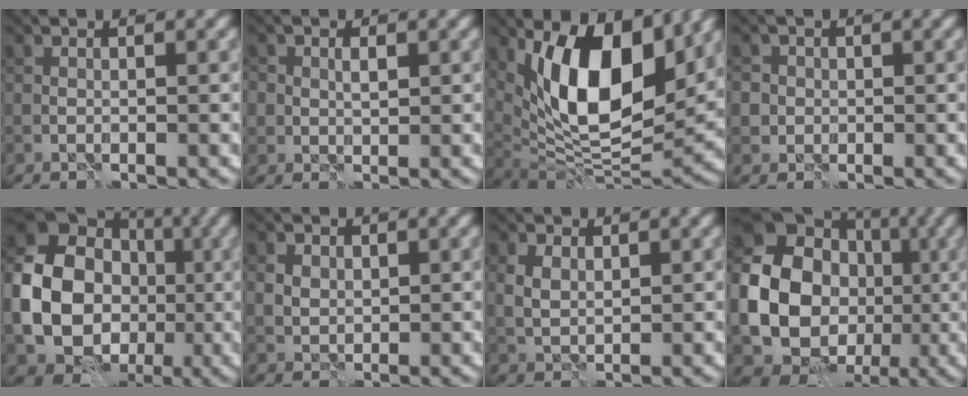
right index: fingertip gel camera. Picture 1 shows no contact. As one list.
[{"total": 2.0, "force": [0.6, 1.6, 1.0], "torque": [-0.016, -0.002, 0.013]}, {"total": 11.9, "force": [4.6, 5.4, 9.6], "torque": [-0.154, -0.010, 0.084]}, {"total": 2.8, "force": [-0.2, 2.8, 0.4], "torque": [0.013, 0.016, -0.023]}, {"total": 13.8, "force": [-0.9, 11.5, 7.4], "torque": [-0.169, -0.004, -0.031]}, {"total": 1.8, "force": [0.8, 1.5, 0.6], "torque": [-0.014, 0.001, 0.013]}, {"total": 2.0, "force": [1.0, 1.3, 1.1], "torque": [-0.032, -0.001, 0.020]}, {"total": 18.8, "force": [-0.7, 17.0, 8.1], "torque": [-0.187, 0.002, -0.034]}]